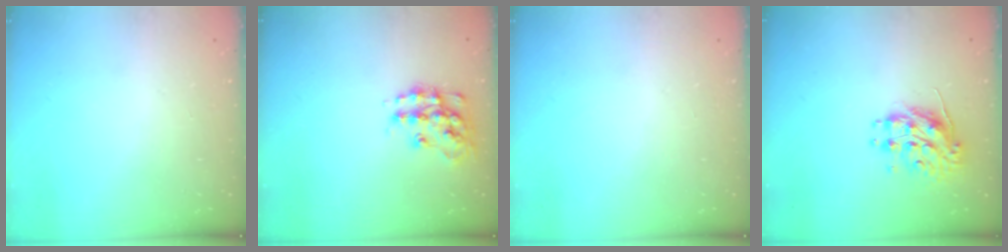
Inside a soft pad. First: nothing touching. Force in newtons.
{"total": 13.7, "press": 13.7, "slide": 0.6}
{"total": 0.0}
{"total": 10.2, "press": 10.2, "slide": 0.8}